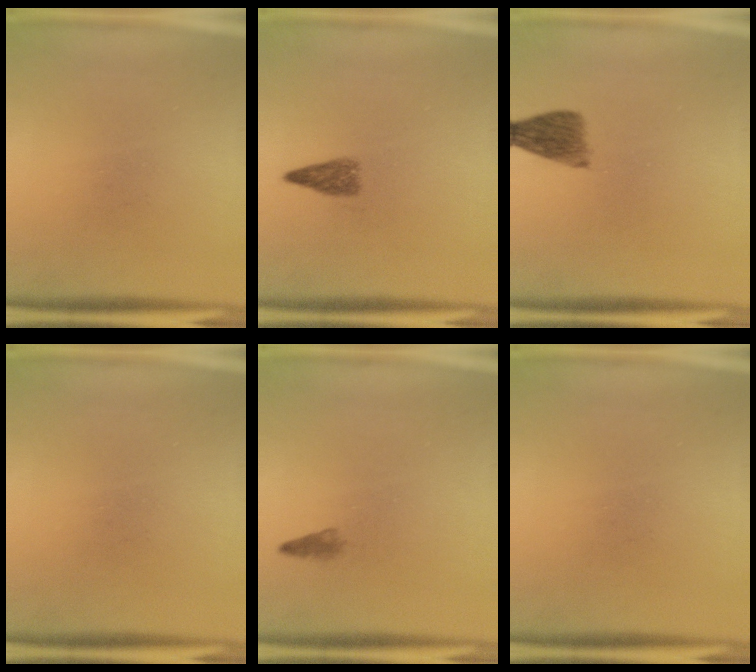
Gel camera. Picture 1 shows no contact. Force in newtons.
{"total": 2.3}
{"total": 4.5}
{"total": 0.0}
{"total": 0.9}
{"total": 0.0}